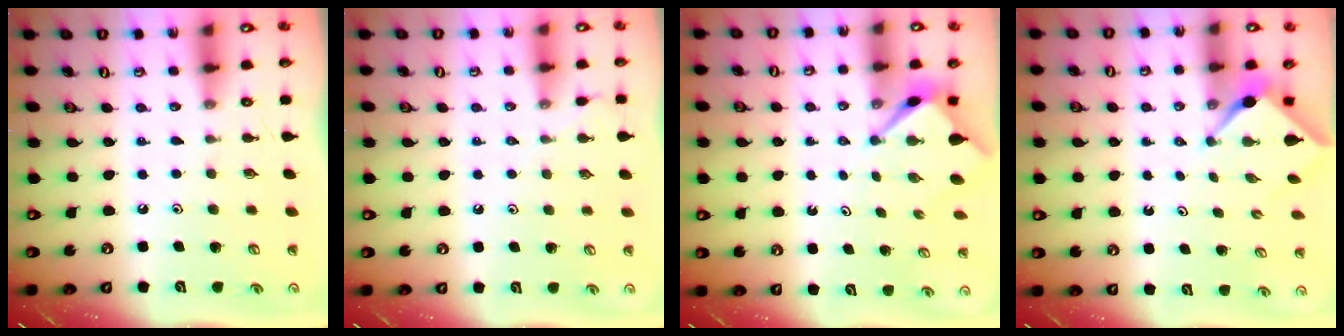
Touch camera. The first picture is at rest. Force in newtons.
{"total": 1.9, "press": 1.9, "slide": 0.4}
{"total": 2.9, "press": 2.9, "slide": 0.2}
{"total": 2.5, "press": 2.4, "slide": 0.3}